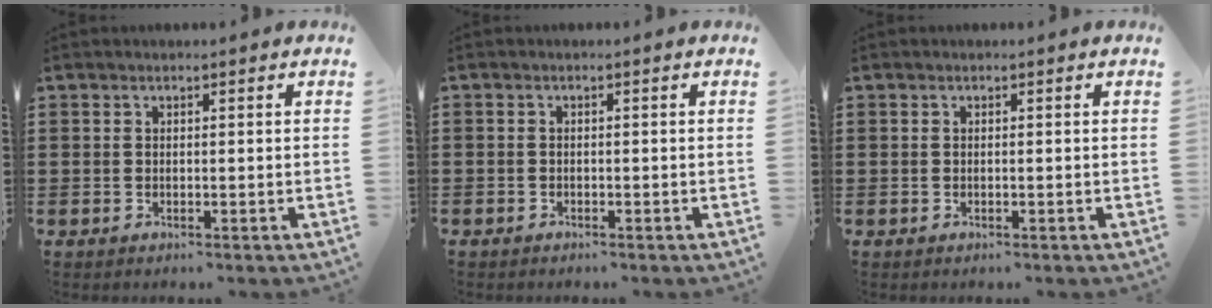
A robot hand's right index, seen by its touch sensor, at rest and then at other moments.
{"total": 0.8, "force": [-0.7, 0.3, 0.1], "torque": [-0.003, 0.001, -0.016]}
{"total": 0.0}